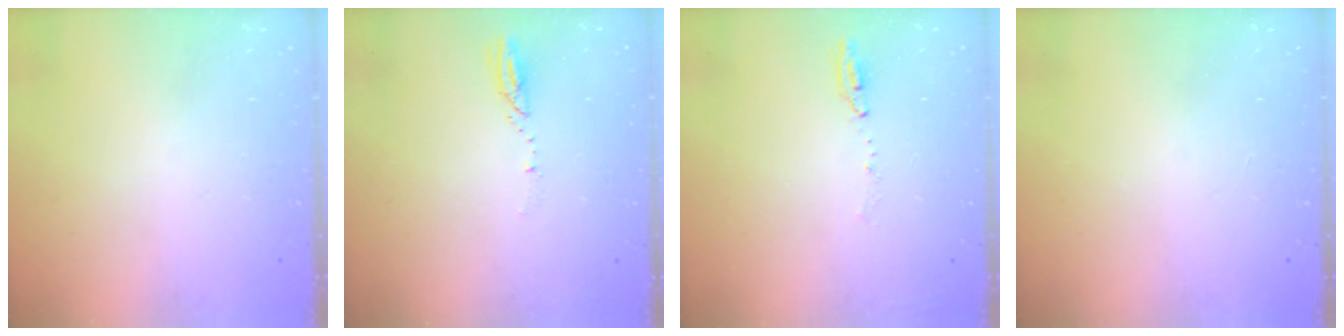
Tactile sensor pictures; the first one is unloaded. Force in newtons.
{"total": 3.7, "press": 3.7, "slide": 0.4}
{"total": 5.7, "press": 5.7, "slide": 0.7}
{"total": 0.0}